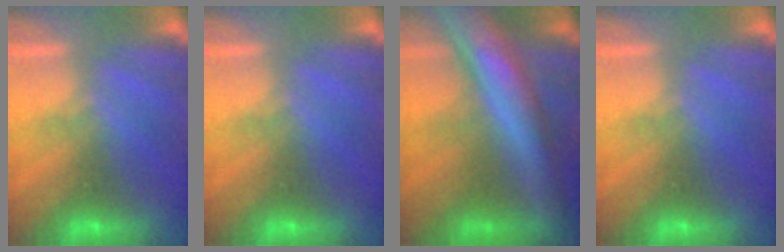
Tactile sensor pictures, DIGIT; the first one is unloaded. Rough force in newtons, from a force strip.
{"total": 0.0}
{"total": 6.5}
{"total": 0.0}